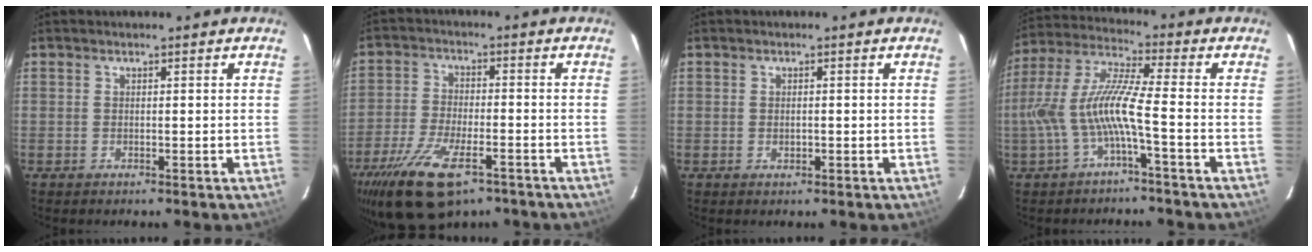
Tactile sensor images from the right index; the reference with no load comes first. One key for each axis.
{"total": 15.2, "fx": -9.4, "fy": 6.1, "fz": 10.3, "tx": -0.220, "ty": -0.034, "tz": -0.167}
{"total": 1.1, "fx": -0.2, "fy": 0.8, "fz": 0.7, "tx": -0.011, "ty": 0.000, "tz": -0.001}
{"total": 10.6, "fx": -3.3, "fy": 0.6, "fz": 10.1, "tx": -0.215, "ty": 0.007, "tz": -0.061}